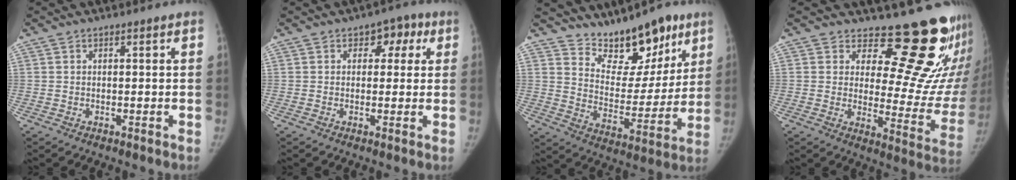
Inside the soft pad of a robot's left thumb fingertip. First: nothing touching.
{"total": 5.2, "force": [1.8, 3.8, 3.0], "torque": [0.003, 0.002, 0.014]}
{"total": 14.5, "force": [11.1, 6.9, 6.4], "torque": [-0.038, -0.073, 0.185]}
{"total": 20.7, "force": [17.1, 8.1, 8.4], "torque": [-0.052, -0.150, 0.204]}